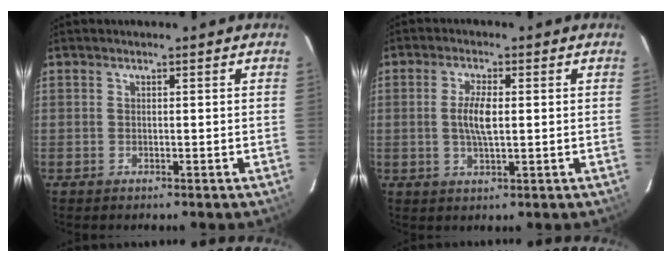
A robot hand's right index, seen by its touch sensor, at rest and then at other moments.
{"total": 5.0, "force": [0.2, 1.6, 4.7], "torque": [-0.091, 0.001, 0.005]}